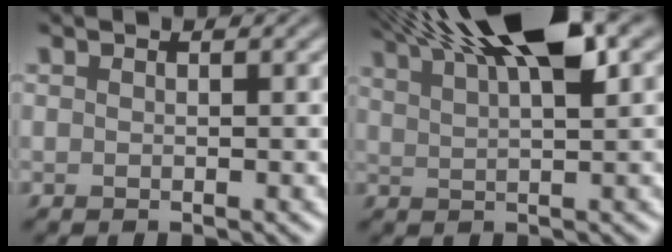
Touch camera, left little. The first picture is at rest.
{"total": 10.4, "force": [6.1, 3.0, 7.8], "torque": [-0.110, 0.029, 0.095]}